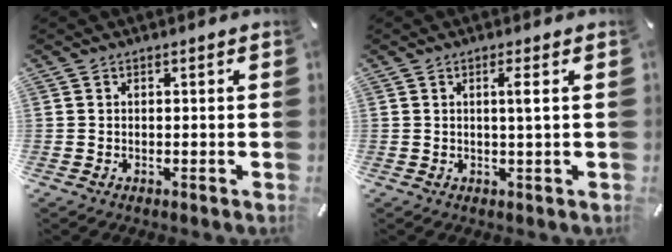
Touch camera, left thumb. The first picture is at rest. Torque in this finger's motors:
{"motor_torque": [0.45, 0.69, 0.26, -0.20, 0.00]}